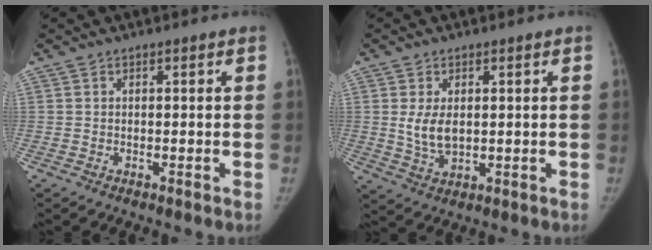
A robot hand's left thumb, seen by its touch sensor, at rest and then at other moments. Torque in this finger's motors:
{"motor_torque": [0.24, 0.24, -0.05, 0.05, 0.10]}